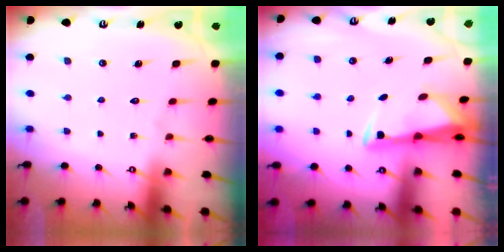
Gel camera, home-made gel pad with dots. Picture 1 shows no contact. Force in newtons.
{"total": 2.9, "press": 2.8, "slide": 0.9}